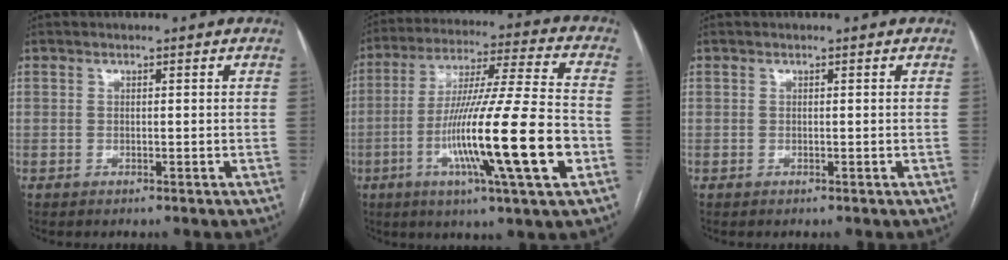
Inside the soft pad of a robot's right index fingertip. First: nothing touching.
{"total": 20.8, "force": [-6.1, -0.1, 19.9], "torque": [-0.346, -0.020, -0.109]}
{"total": 0.0}